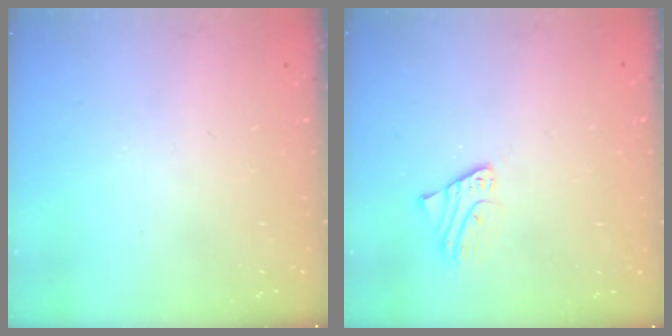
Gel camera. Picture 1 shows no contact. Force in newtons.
{"total": 2.0, "press": 2.0, "slide": 0.1}